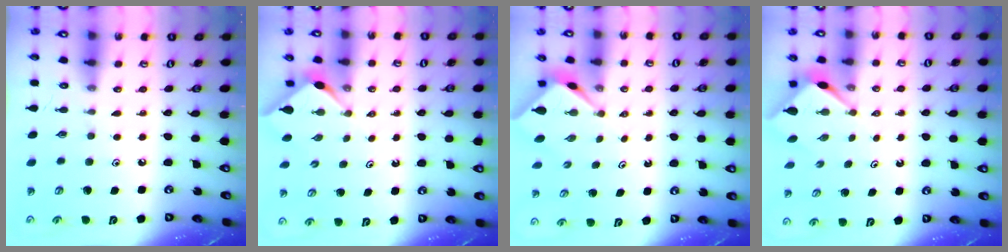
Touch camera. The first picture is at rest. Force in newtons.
{"total": 3.0, "press": 3.0, "slide": 0.3}
{"total": 2.6, "press": 2.6, "slide": 0.3}
{"total": 2.9, "press": 2.9, "slide": 0.3}